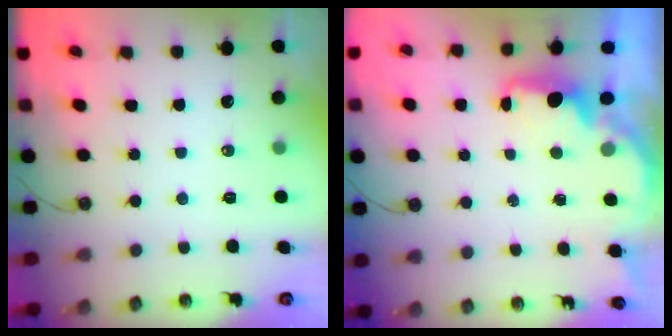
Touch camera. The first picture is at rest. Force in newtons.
{"total": 2.1, "press": 2.0, "slide": 0.5}